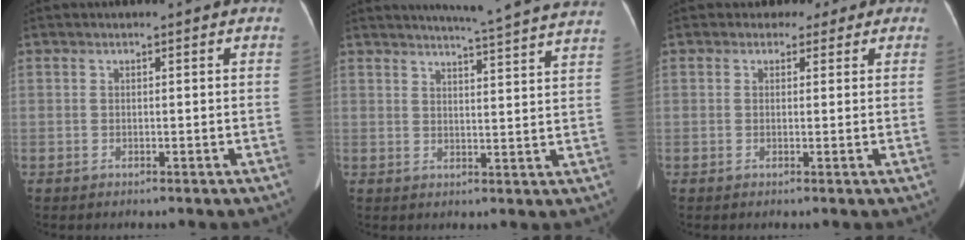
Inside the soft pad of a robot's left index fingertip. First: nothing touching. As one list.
[{"total": 18.0, "force": [16.9, -1.1, 6.2], "torque": [-0.096, -0.050, 0.194]}, {"total": 2.9, "force": [1.8, 2.2, 0.2], "torque": [0.003, 0.007, 0.014]}]